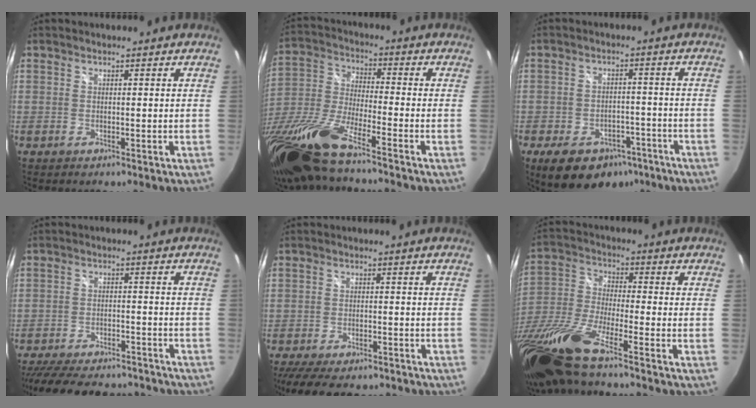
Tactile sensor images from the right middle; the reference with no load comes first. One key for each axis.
{"total": 18.6, "fx": -13.9, "fy": 1.9, "fz": 12.2, "tx": -0.257, "ty": -0.044, "tz": -0.280}
{"total": 13.5, "fx": -8.7, "fy": 8.2, "fz": 6.2, "tx": -0.135, "ty": 0.008, "tz": -0.112}
{"total": 22.2, "fx": -18.7, "fy": 7.8, "fz": 9.0, "tx": -0.198, "ty": 0.004, "tz": -0.253}
{"total": 13.9, "fx": -11.4, "fy": 4.7, "fz": 6.4, "tx": -0.142, "ty": -0.021, "tz": -0.167}
{"total": 18.2, "fx": -13.4, "fy": 1.6, "fz": 12.2, "tx": -0.256, "ty": -0.047, "tz": -0.270}